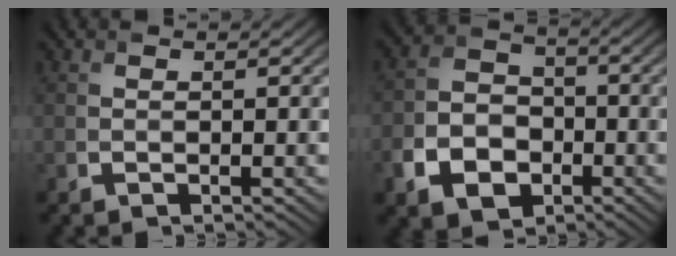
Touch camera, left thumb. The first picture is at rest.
{"total": 7.7, "force": [-3.7, 5.5, 4.0], "torque": [-0.087, -0.007, -0.077]}